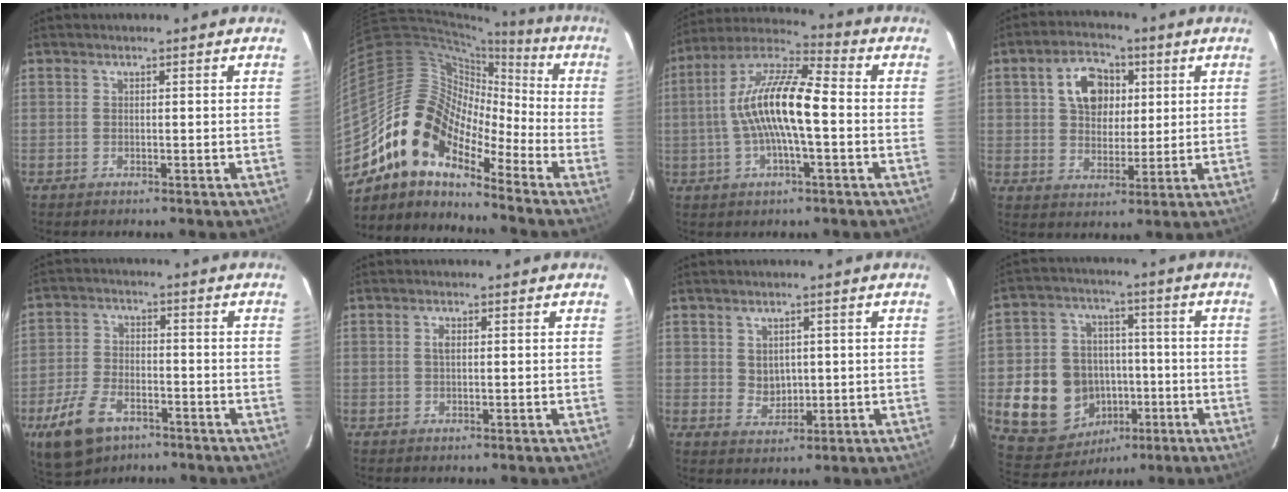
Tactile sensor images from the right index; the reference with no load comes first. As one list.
[{"total": 15.2, "force": [-10.2, 7.5, 8.4], "torque": [-0.141, 0.011, -0.212]}, {"total": 14.6, "force": [-1.0, 3.7, 14.1], "torque": [-0.269, 0.016, -0.029]}, {"total": 9.5, "force": [2.9, 6.9, 6.0], "torque": [-0.114, 0.027, 0.054]}, {"total": 11.3, "force": [-6.8, 6.3, 6.4], "torque": [-0.158, -0.008, -0.125]}, {"total": 1.2, "force": [0.2, 0.6, 1.0], "torque": [-0.019, 0.003, 0.002]}, {"total": 3.6, "force": [0.9, 3.1, 1.7], "torque": [-0.026, 0.001, 0.026]}, {"total": 16.2, "force": [-3.9, 13.9, 7.3], "torque": [-0.182, 0.024, -0.043]}]